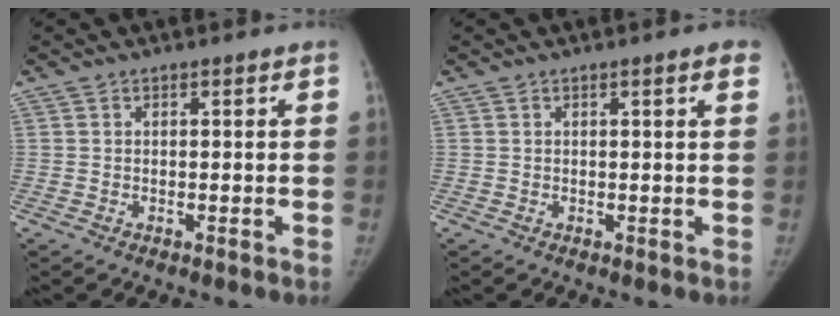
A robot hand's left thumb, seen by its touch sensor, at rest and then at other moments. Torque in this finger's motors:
{"motor_torque": [-0.10, 0.01, 0.11, 0.49, -0.03]}